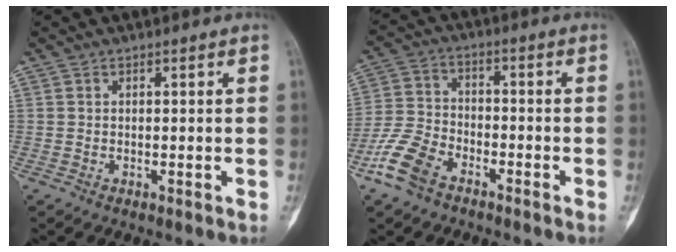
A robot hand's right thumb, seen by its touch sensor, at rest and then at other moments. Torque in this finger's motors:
{"motor_torque": [0.19, 0.35, -0.08, -0.12, 0.07]}